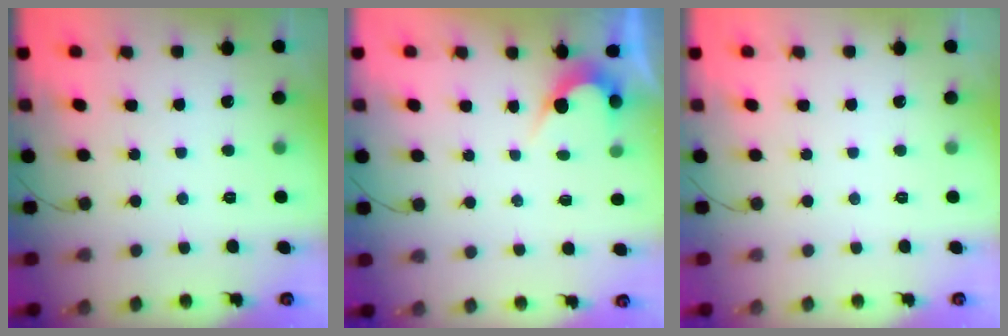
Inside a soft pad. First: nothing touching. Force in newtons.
{"total": 2.6, "press": 2.6, "slide": 0.1}
{"total": 0.0}